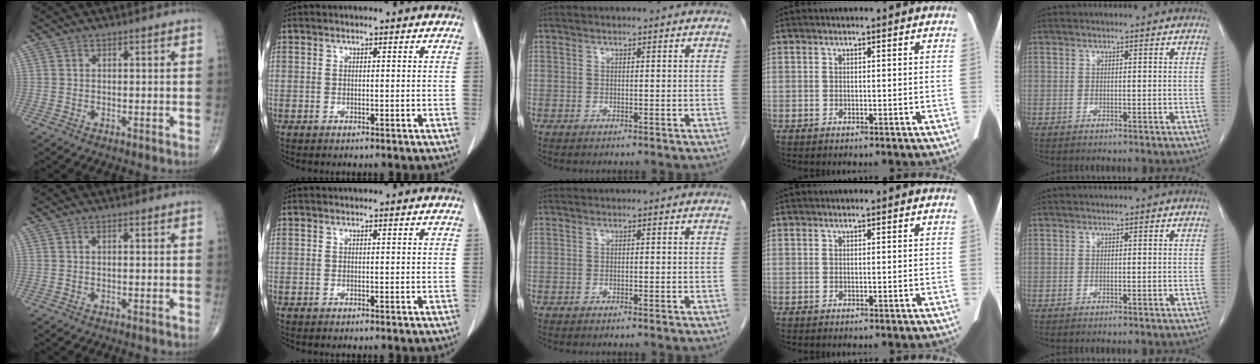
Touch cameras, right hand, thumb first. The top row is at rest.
{"thumb": {"total": 0.6, "force": [0.1, 0.3, 0.5], "torque": [-0.009, 0.000, 0.000]}, "middle": {"total": 0.5, "force": [-0.3, -0.1, 0.4], "torque": [-0.011, 0.000, -0.003]}}